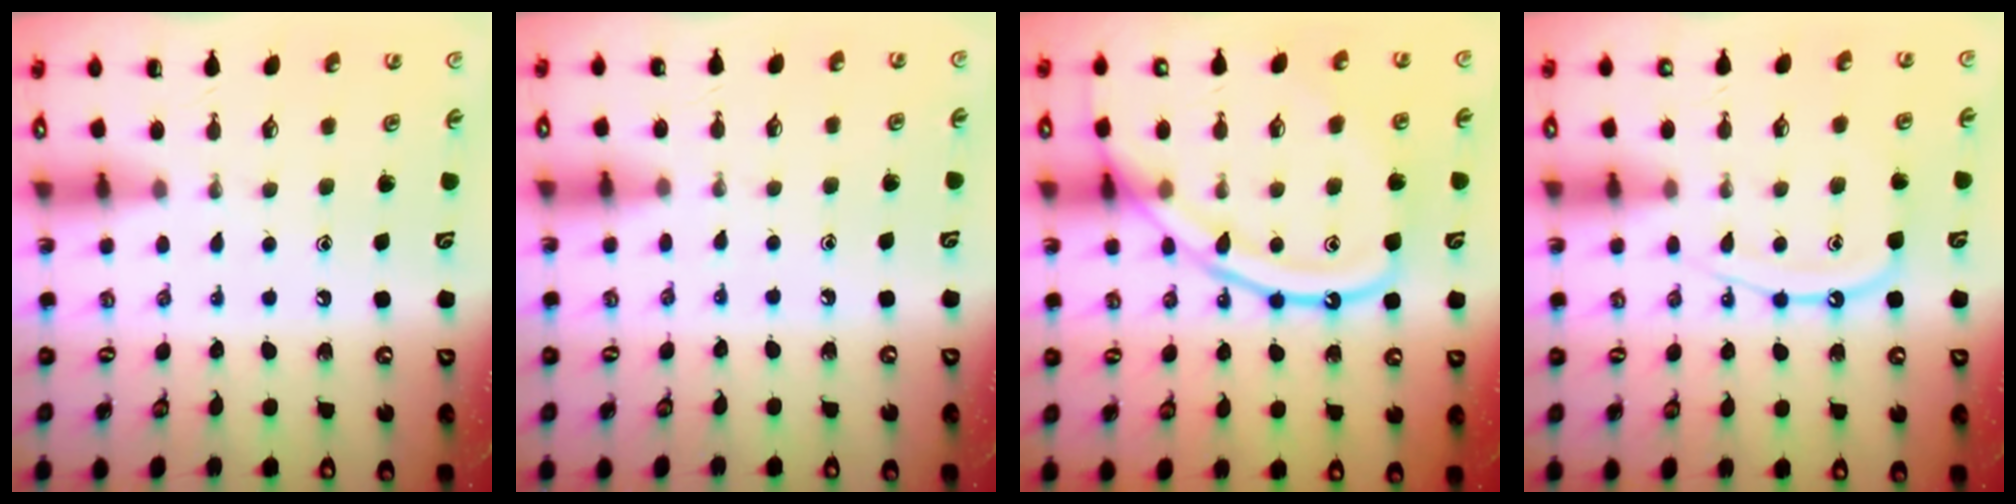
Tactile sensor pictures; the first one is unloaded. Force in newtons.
{"total": 3.0, "press": 3.0, "slide": 0.4}
{"total": 15.7, "press": 15.6, "slide": 1.4}
{"total": 10.9, "press": 10.8, "slide": 0.9}